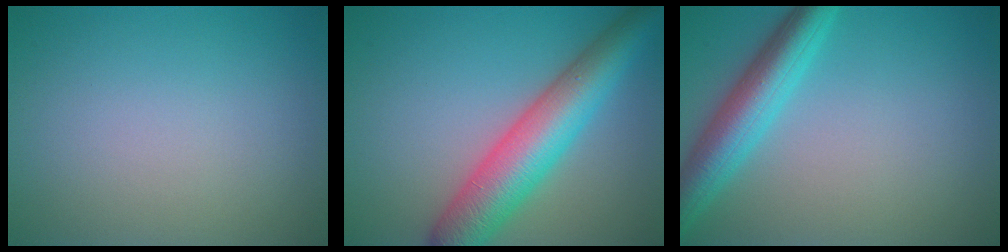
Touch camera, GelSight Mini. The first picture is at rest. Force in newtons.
{"total": 8.0, "press": 8.0, "slide": 0.4}
{"total": 5.3, "press": 5.3, "slide": 0.2}